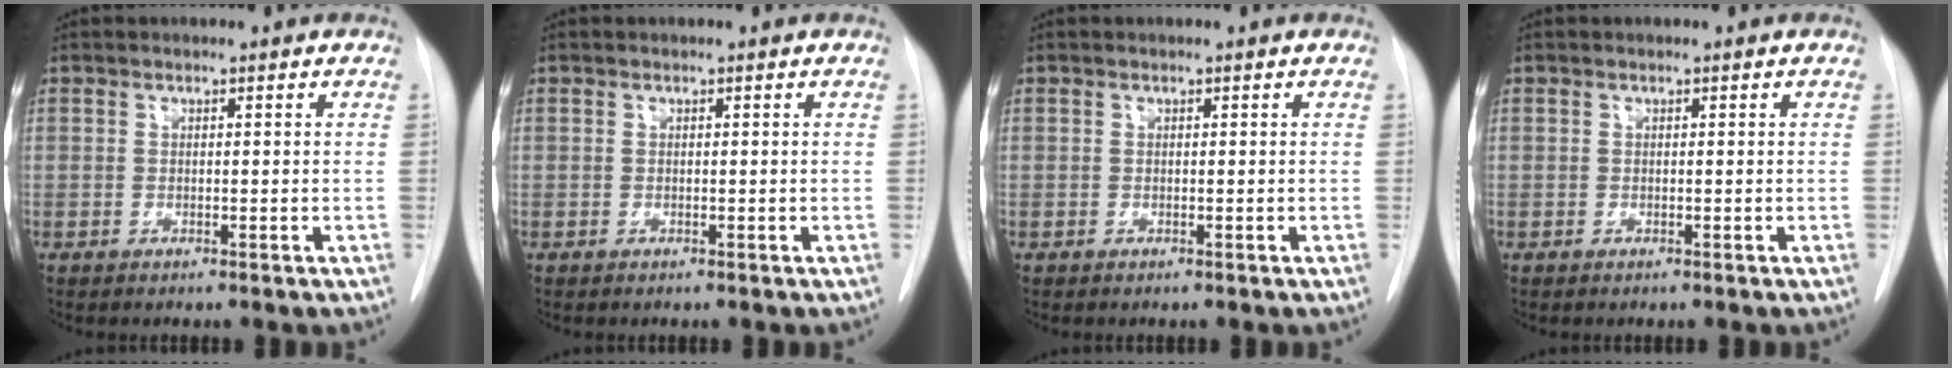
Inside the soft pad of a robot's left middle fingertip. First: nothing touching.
{"total": 0.0}
{"total": 0.0}
{"total": 0.0}